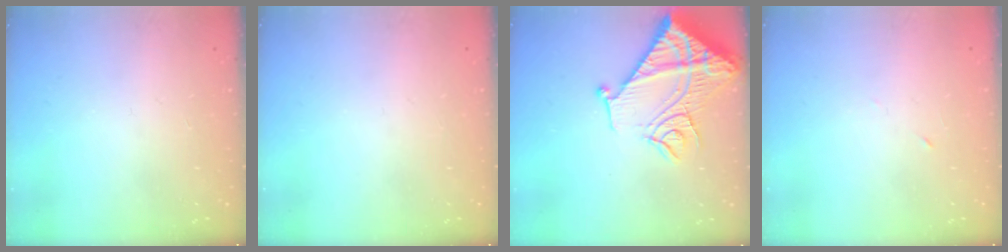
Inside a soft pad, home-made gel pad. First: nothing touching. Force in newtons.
{"total": 0.0}
{"total": 19.7, "press": 19.6, "slide": 2.1}
{"total": 2.7, "press": 2.5, "slide": 1.0}